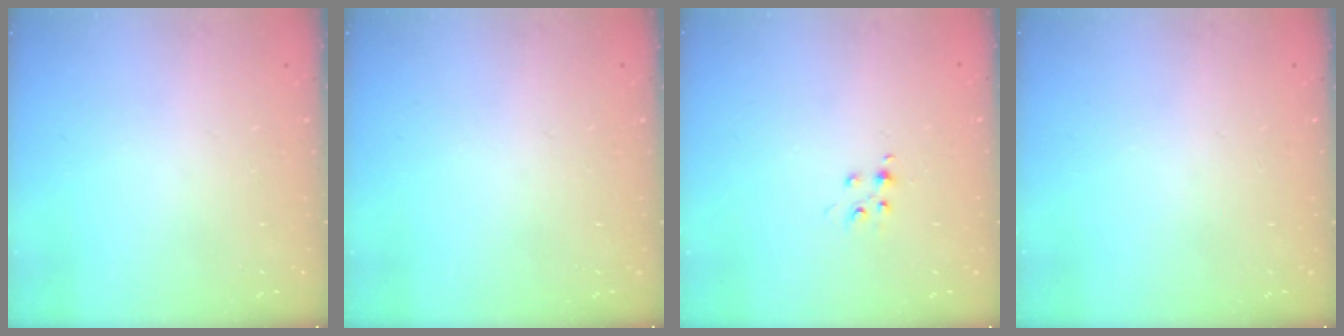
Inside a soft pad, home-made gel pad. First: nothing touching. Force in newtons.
{"total": 0.0}
{"total": 4.3, "press": 4.3, "slide": 0.4}
{"total": 0.0}